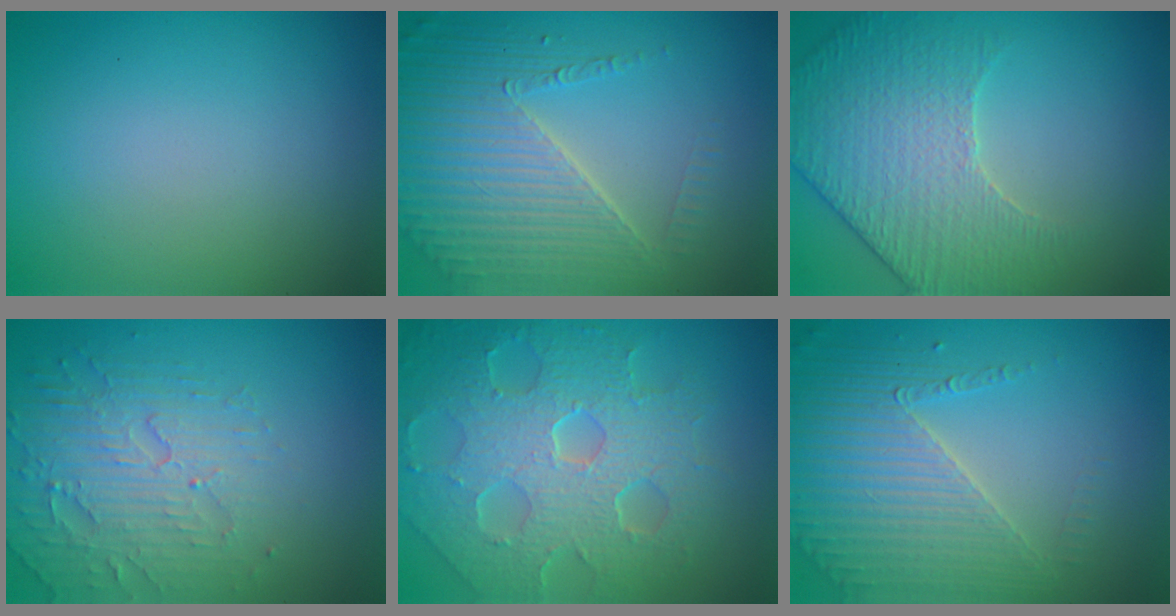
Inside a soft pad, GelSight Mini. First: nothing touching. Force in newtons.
{"total": 6.3, "press": 4.8, "slide": 4.1}
{"total": 4.3, "press": 4.2, "slide": 0.9}
{"total": 4.7, "press": 3.4, "slide": 3.3}
{"total": 8.3, "press": 5.7, "slide": 6.0}
{"total": 4.0, "press": 3.8, "slide": 1.2}